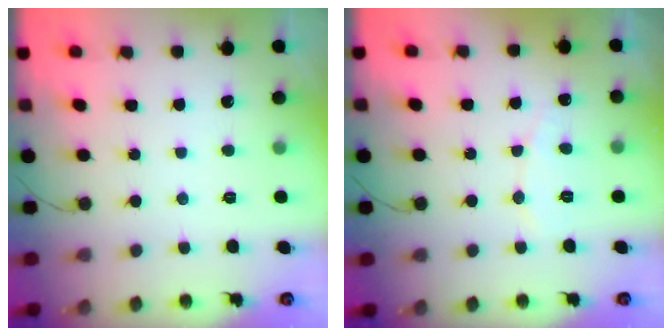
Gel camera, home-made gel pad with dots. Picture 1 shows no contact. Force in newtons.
{"total": 5.2, "press": 5.2, "slide": 0.4}